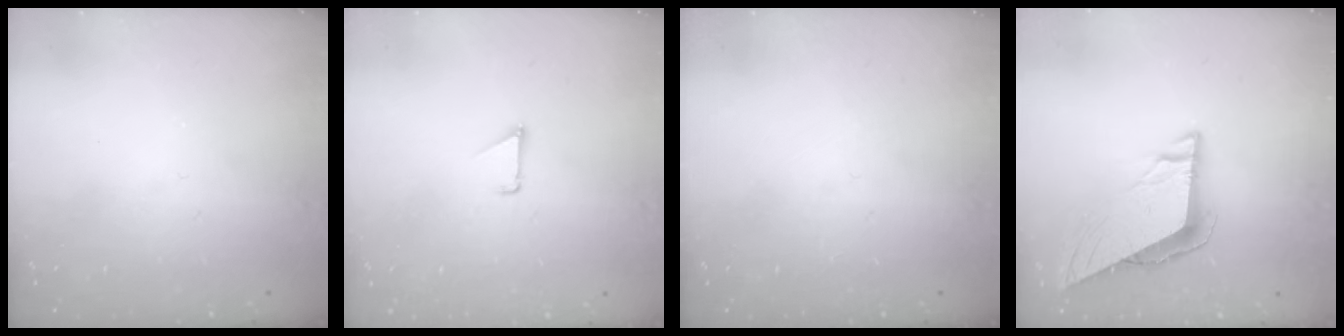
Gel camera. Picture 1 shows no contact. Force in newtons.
{"total": 0.9, "press": 0.9, "slide": 0.1}
{"total": 0.0}
{"total": 8.3, "press": 8.2, "slide": 1.5}